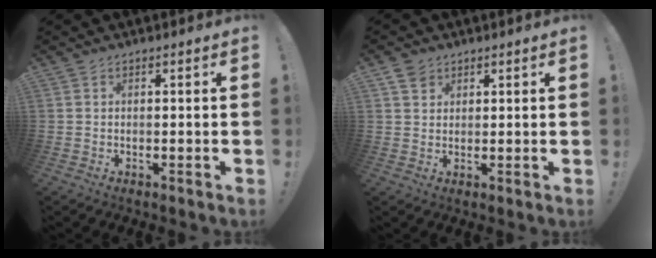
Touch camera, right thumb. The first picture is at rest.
{"total": 3.6, "force": [2.4, 2.5, 1.1], "torque": [-0.013, -0.009, 0.045]}